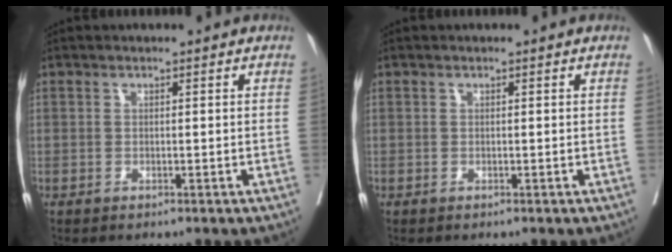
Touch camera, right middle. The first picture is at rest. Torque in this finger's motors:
{"motor_torque": [0.05, -0.21, 0.01, 0.00]}